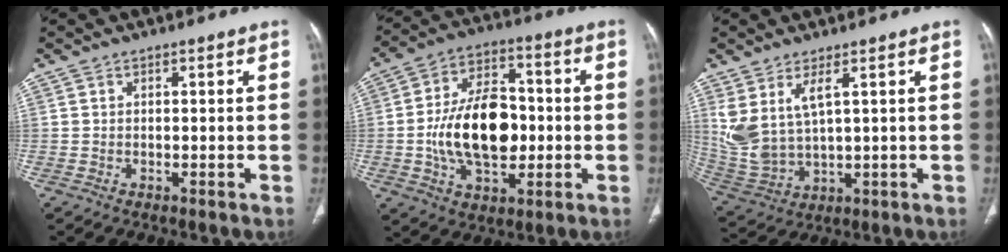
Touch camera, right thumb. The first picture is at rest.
{"total": 17.5, "force": [-1.6, 10.7, 13.8], "torque": [-0.215, 0.023, -0.022]}
{"total": 9.5, "force": [3.6, 3.8, 7.9], "torque": [-0.180, -0.025, 0.092]}